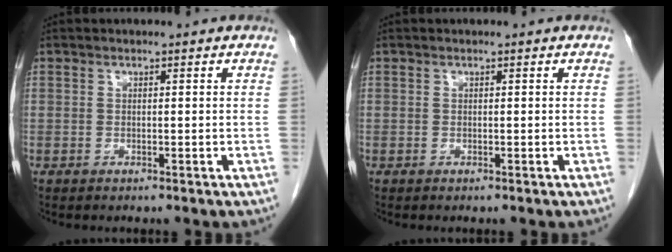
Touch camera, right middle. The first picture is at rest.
{"total": 0.0}